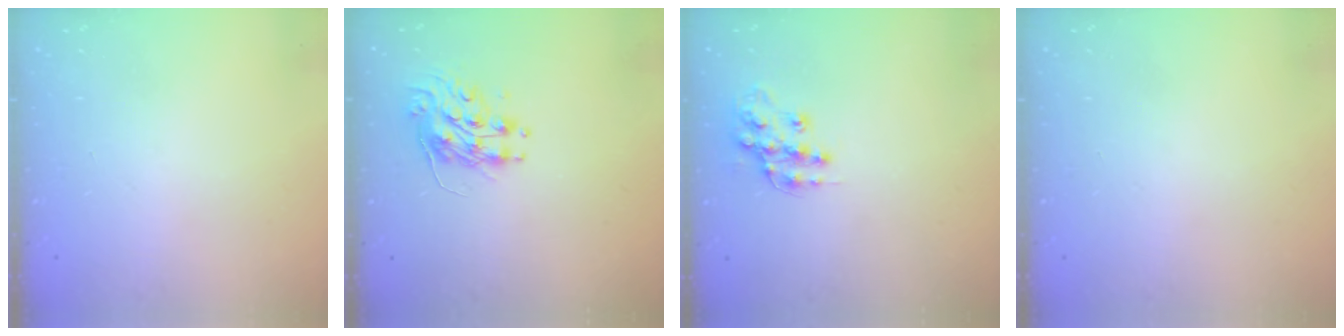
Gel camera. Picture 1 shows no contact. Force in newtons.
{"total": 8.8, "press": 8.8, "slide": 0.3}
{"total": 12.8, "press": 12.8, "slide": 0.9}
{"total": 0.0}